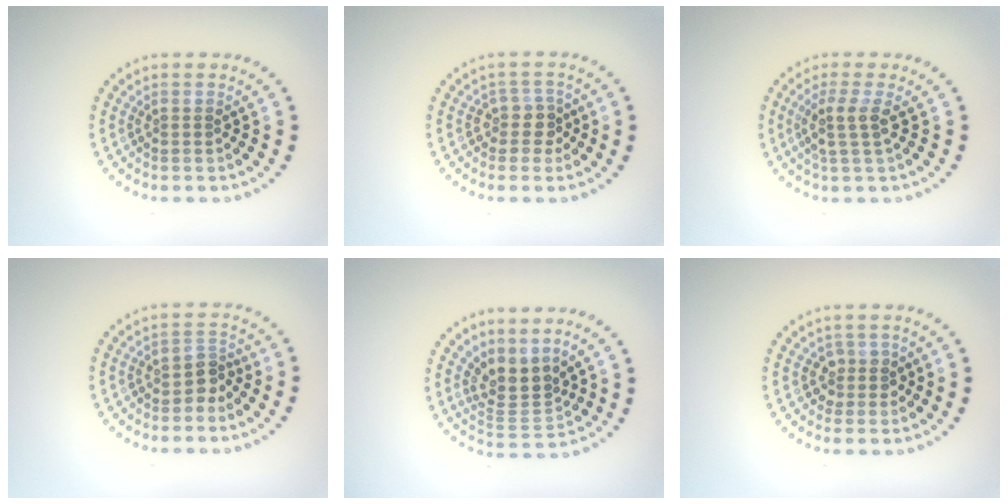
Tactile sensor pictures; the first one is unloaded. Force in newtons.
{"total": 2.2, "press": 1.6, "slide": 1.5}
{"total": 2.5, "press": 1.9, "slide": 1.6}
{"total": 1.9, "press": 1.5, "slide": 1.2}
{"total": 3.3, "press": 2.4, "slide": 2.3}
{"total": 1.7, "press": 1.3, "slide": 1.0}